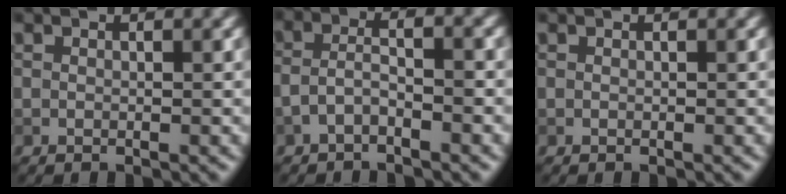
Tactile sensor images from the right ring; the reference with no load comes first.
{"total": 2.3, "force": [-1.2, 0.7, 1.8], "torque": [-0.040, 0.009, -0.032]}
{"total": 0.0}